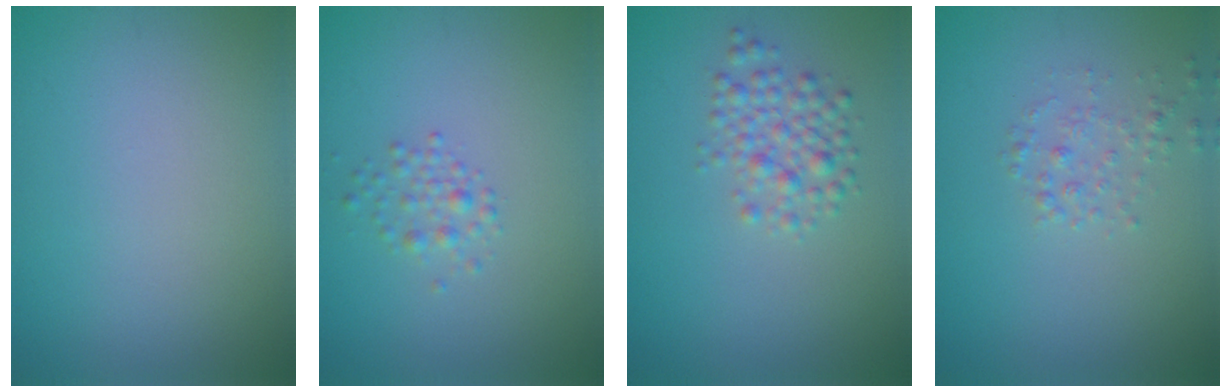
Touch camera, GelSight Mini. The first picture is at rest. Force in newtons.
{"total": 1.4, "press": 1.4, "slide": 0.1}
{"total": 2.7, "press": 2.7, "slide": 0.1}
{"total": 1.4, "press": 1.4, "slide": 0.0}